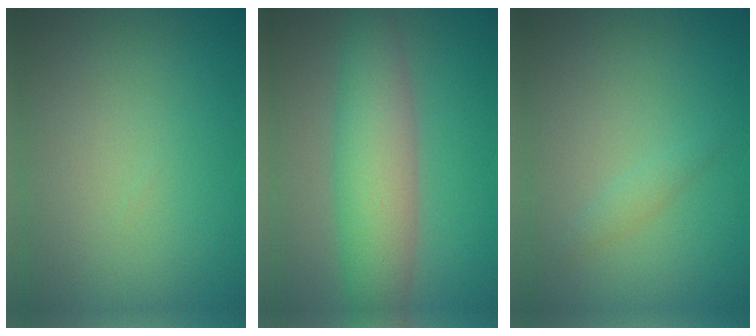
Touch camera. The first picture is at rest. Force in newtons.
{"total": 6.0, "press": 6.0, "slide": 0.4}
{"total": 0.9, "press": 0.9, "slide": 0.1}